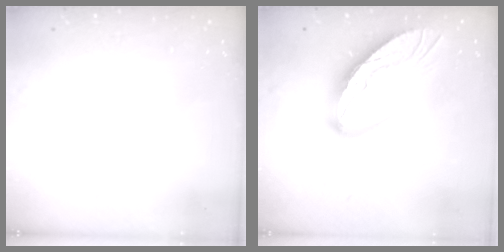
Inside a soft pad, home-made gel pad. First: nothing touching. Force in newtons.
{"total": 15.5, "press": 15.4, "slide": 1.6}